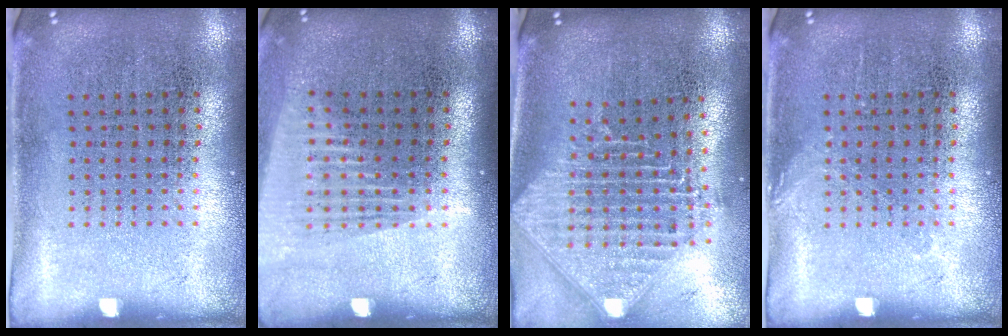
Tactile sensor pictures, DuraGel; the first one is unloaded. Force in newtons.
{"total": 1.4, "press": 1.2, "slide": 0.7}
{"total": 2.4, "press": 1.8, "slide": 1.6}
{"total": 0.6, "press": 0.6, "slide": 0.1}